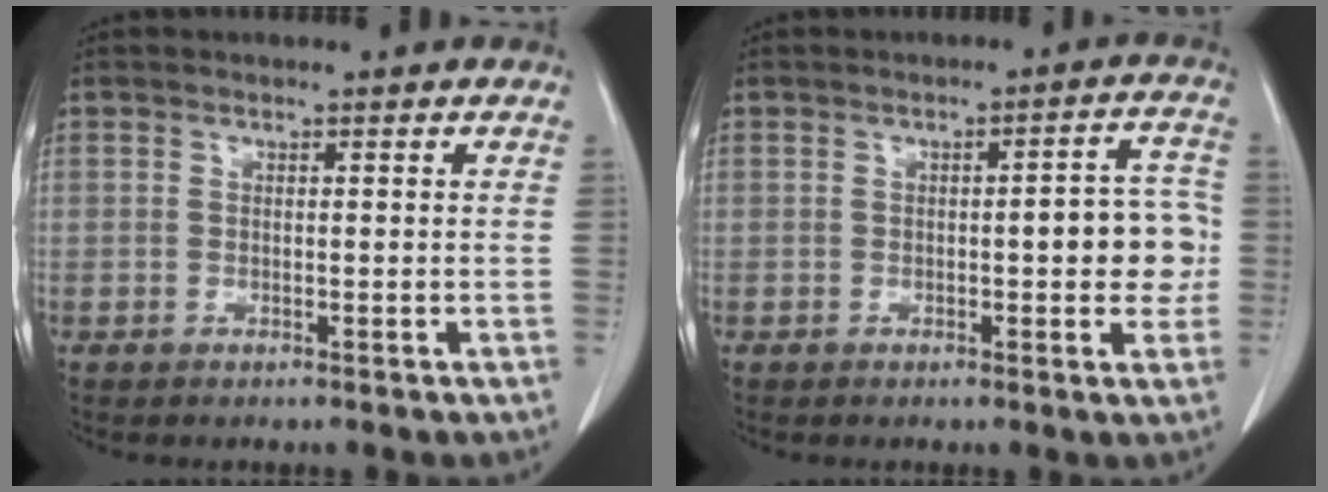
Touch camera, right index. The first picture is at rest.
{"total": 6.6, "force": [-0.6, 1.9, 6.3], "torque": [-0.070, 0.015, -0.009]}